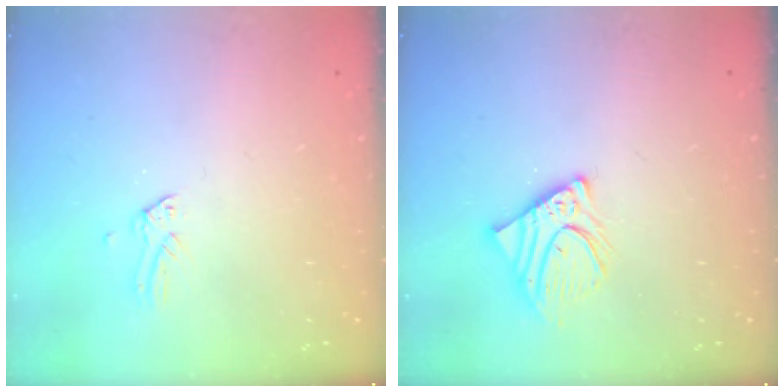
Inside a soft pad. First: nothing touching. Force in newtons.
{"total": 7.8, "press": 7.8, "slide": 0.5}